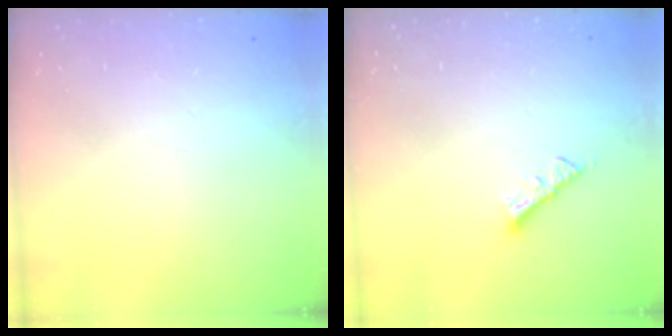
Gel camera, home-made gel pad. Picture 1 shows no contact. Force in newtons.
{"total": 5.5, "press": 5.4, "slide": 0.4}